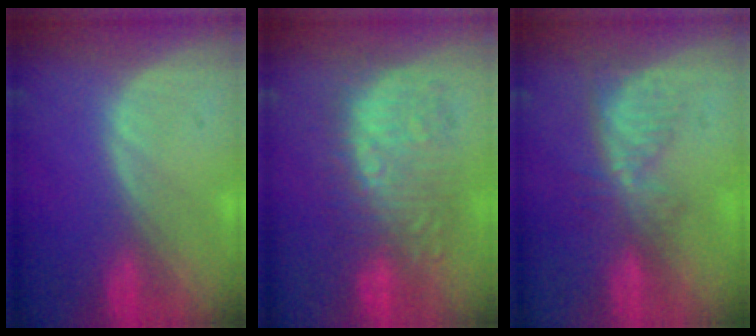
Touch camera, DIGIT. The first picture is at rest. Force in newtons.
{"total": 9.5, "press": 9.4, "slide": 1.0}
{"total": 5.6, "press": 5.1, "slide": 2.4}